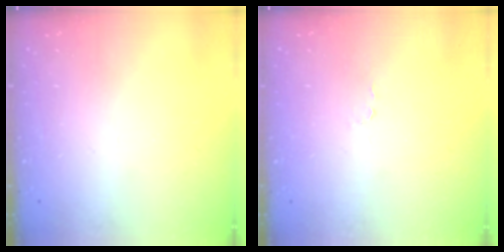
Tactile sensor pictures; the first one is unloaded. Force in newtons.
{"total": 2.7, "press": 2.7, "slide": 0.3}